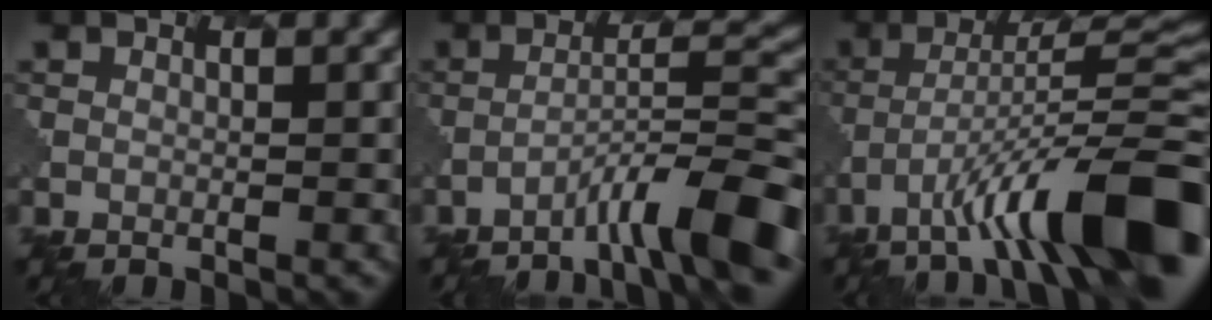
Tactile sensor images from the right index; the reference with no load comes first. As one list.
[{"total": 7.9, "force": [-5.3, 0.9, 5.9], "torque": [-0.084, 0.019, -0.083]}, {"total": 13.3, "force": [-7.3, 2.8, 10.7], "torque": [-0.161, 0.016, -0.113]}]